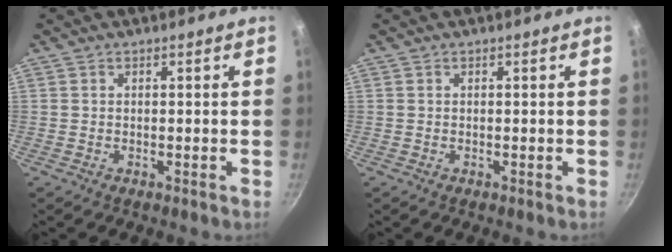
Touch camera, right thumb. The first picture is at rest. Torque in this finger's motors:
{"motor_torque": [0.00, 0.00, -0.02, -0.03, 0.00]}